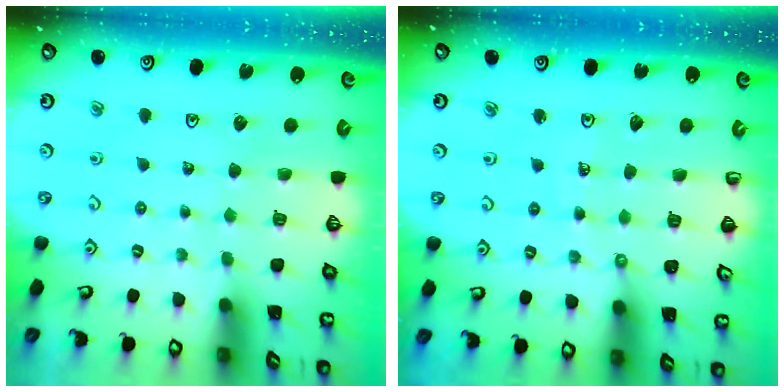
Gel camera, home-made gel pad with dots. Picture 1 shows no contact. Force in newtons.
{"total": 3.7, "press": 3.7, "slide": 0.1}